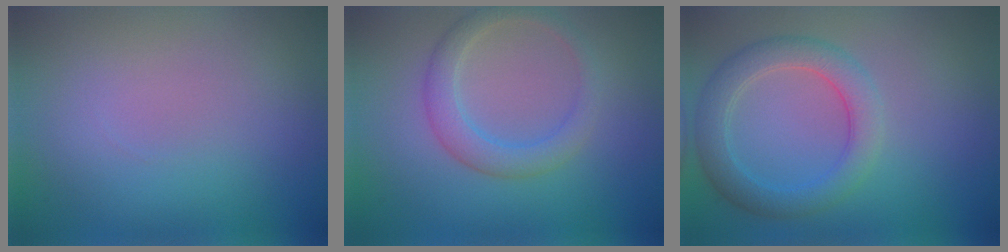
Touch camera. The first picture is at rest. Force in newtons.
{"total": 2.9, "press": 2.9, "slide": 0.2}
{"total": 4.0, "press": 4.0, "slide": 0.1}